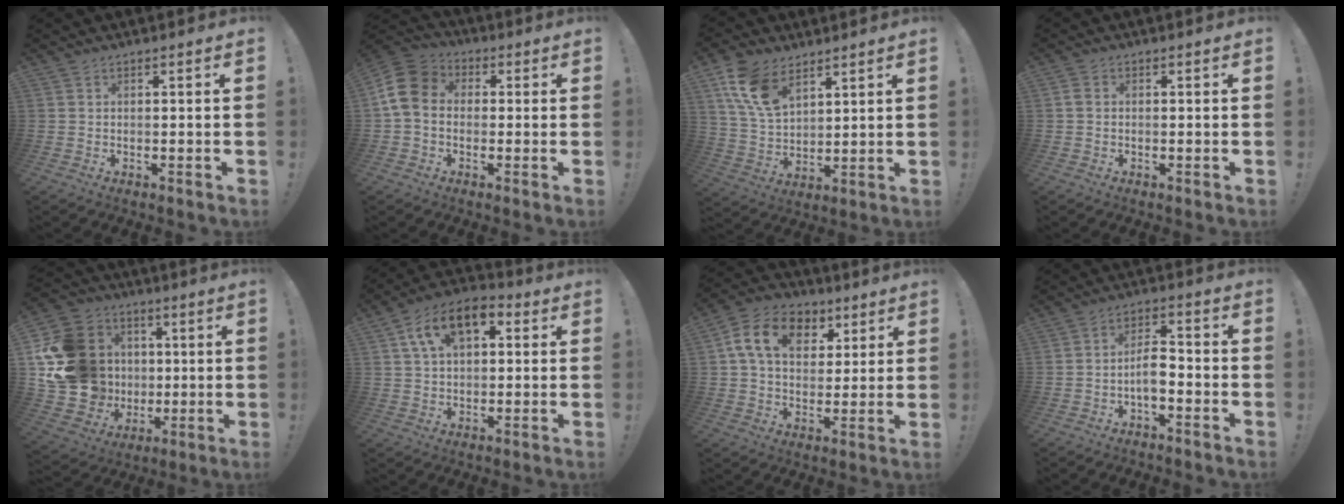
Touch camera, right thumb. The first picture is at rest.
{"total": 10.8, "force": [-0.2, 8.5, 6.6], "torque": [-0.116, 0.020, 0.002]}
{"total": 13.4, "force": [7.7, 7.8, 7.7], "torque": [-0.151, -0.025, 0.150]}
{"total": 1.2, "force": [-0.2, 1.0, 0.7], "torque": [-0.012, 0.005, -0.004]}
{"total": 21.9, "force": [1.8, 19.6, 9.6], "torque": [-0.181, 0.003, 0.081]}
{"total": 12.4, "force": [5.1, 7.3, 8.7], "torque": [-0.149, 0.004, 0.097]}
{"total": 14.5, "force": [5.2, 10.3, 8.8], "torque": [-0.138, -0.003, 0.100]}
{"total": 7.0, "force": [-2.5, 3.2, 5.6], "torque": [-0.106, 0.012, -0.047]}